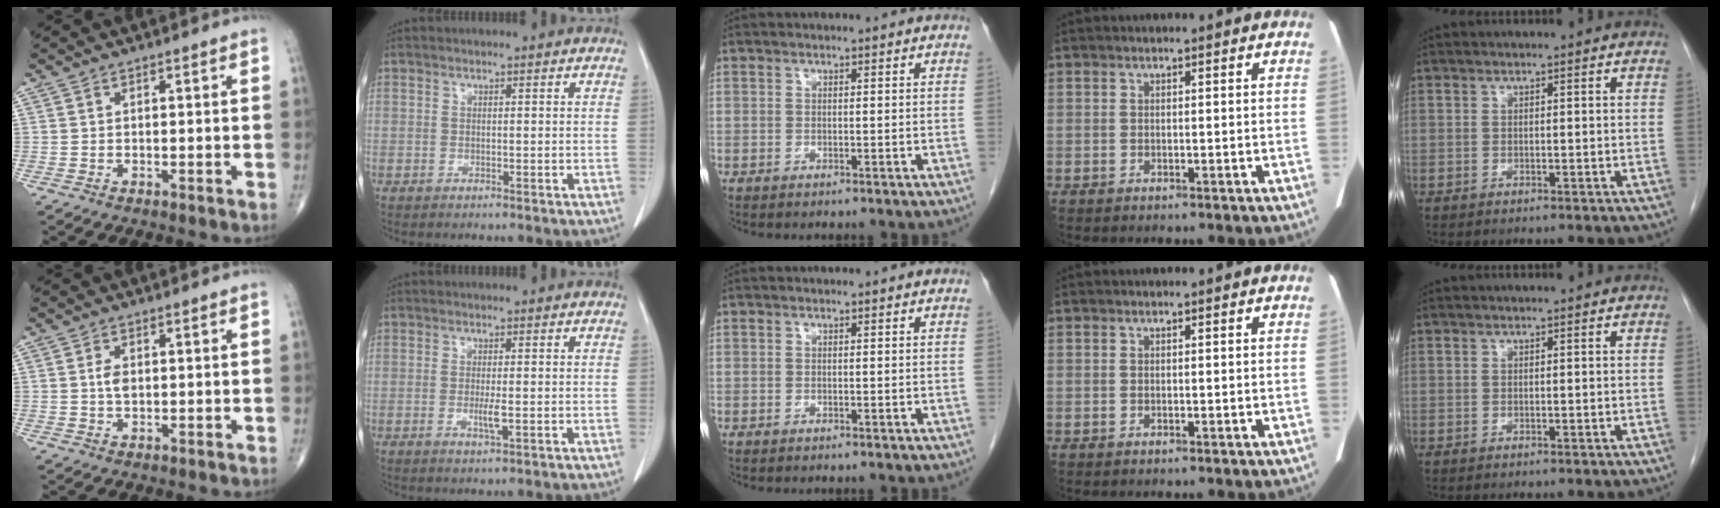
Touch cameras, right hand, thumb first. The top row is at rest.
{"thumb": {"total": 2.3, "force": [0.2, 1.3, 1.9], "torque": [-0.034, -0.002, 0.004]}, "index": {"total": 2.3, "force": [-0.5, 0.3, 2.3], "torque": [-0.045, -0.005, -0.008]}}